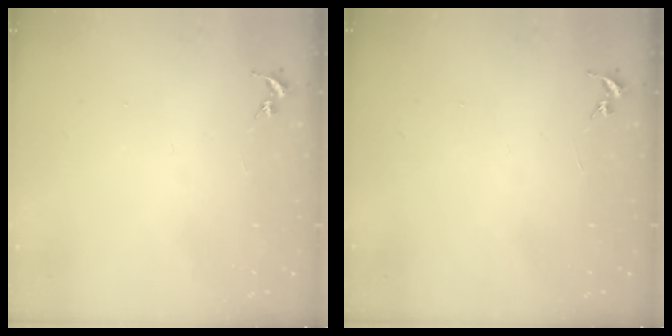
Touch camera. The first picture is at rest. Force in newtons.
{"total": 0.0}